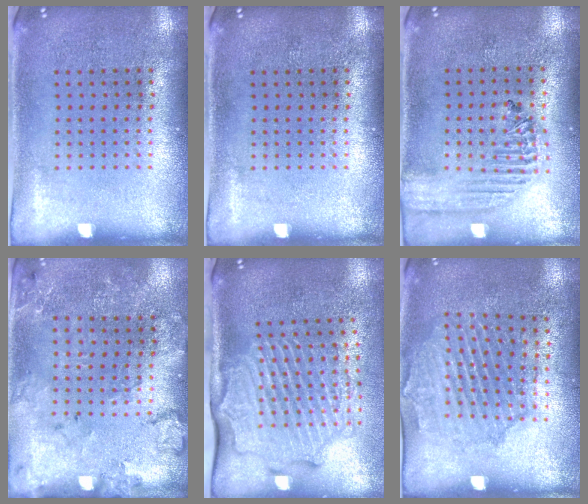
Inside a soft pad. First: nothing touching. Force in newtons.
{"total": 0.0}
{"total": 1.8, "press": 1.7, "slide": 0.7}
{"total": 1.8, "press": 1.7, "slide": 0.6}
{"total": 2.7, "press": 2.2, "slide": 1.7}
{"total": 1.6, "press": 1.6, "slide": 0.4}